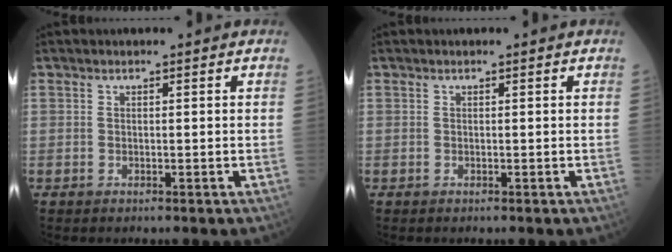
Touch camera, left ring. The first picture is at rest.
{"total": 0.0}